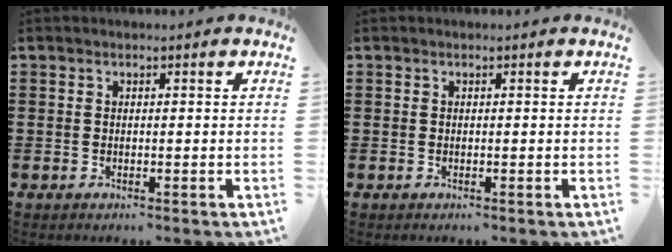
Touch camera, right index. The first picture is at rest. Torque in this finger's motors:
{"motor_torque": [0.00, 0.00, 0.00, 0.00]}